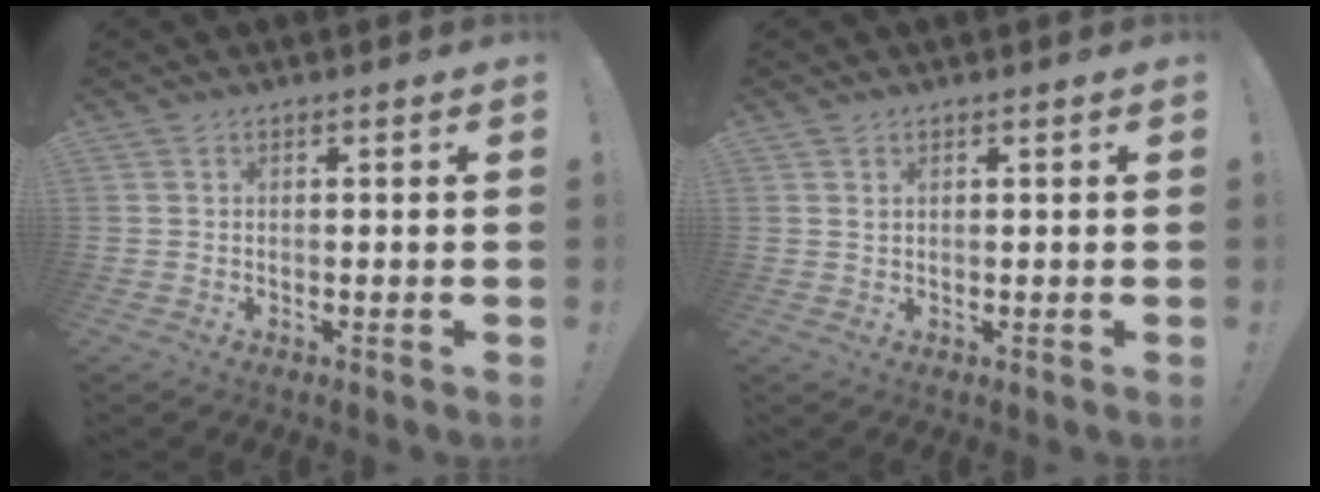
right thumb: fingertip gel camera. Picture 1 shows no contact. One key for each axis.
{"total": 0.6, "fx": 0.3, "fy": 0.3, "fz": 0.4, "tx": -0.007, "ty": 0.000, "tz": 0.006}